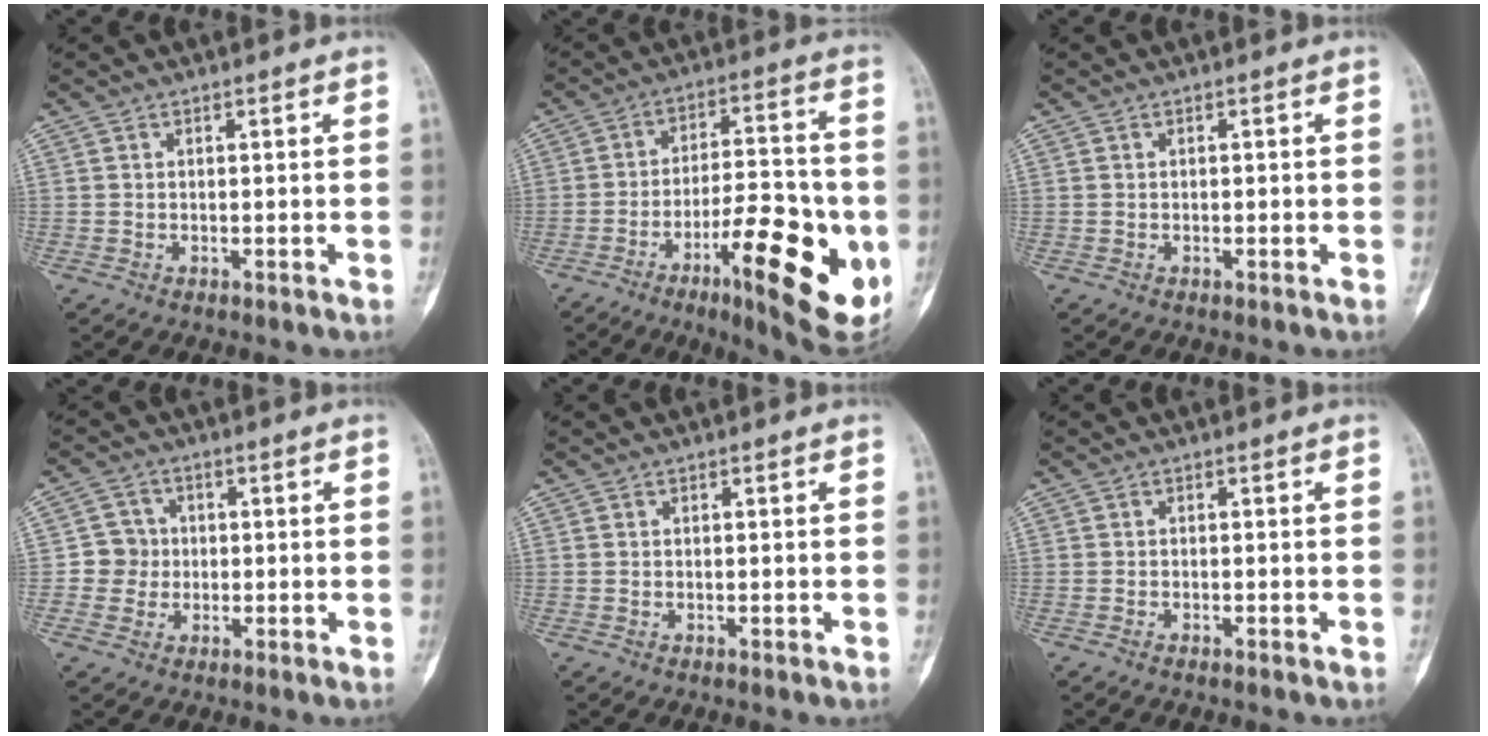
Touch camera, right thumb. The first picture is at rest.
{"total": 21.2, "force": [-6.9, 6.1, 19.1], "torque": [-0.242, 0.013, -0.092]}
{"total": 0.0}
{"total": 4.6, "force": [-0.3, 4.6, 0.5], "torque": [0.025, 0.012, -0.013]}
{"total": 0.0}
{"total": 0.7, "force": [-0.6, 0.1, 0.4], "torque": [-0.010, 0.001, -0.008]}